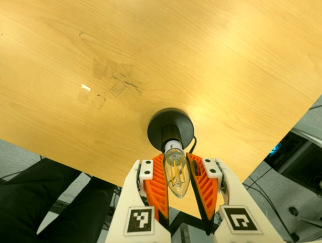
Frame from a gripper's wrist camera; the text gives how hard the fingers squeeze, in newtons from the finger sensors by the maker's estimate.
{"total": 13.4, "left": 12.7, "right": 14.0}